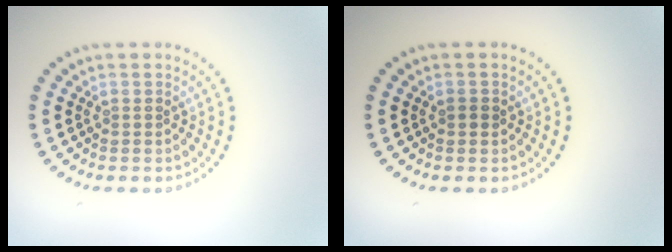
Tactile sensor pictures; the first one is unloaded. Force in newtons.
{"total": 0.7, "press": 0.6, "slide": 0.2}